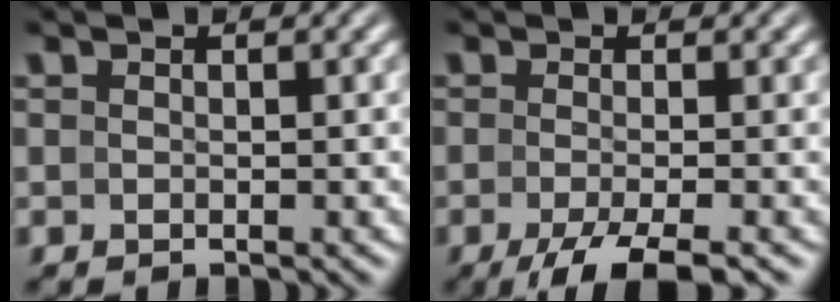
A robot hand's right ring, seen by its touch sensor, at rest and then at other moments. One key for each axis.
{"total": 5.3, "fx": -3.8, "fy": 1.5, "fz": 3.4, "tx": -0.063, "ty": -0.026, "tz": -0.046}